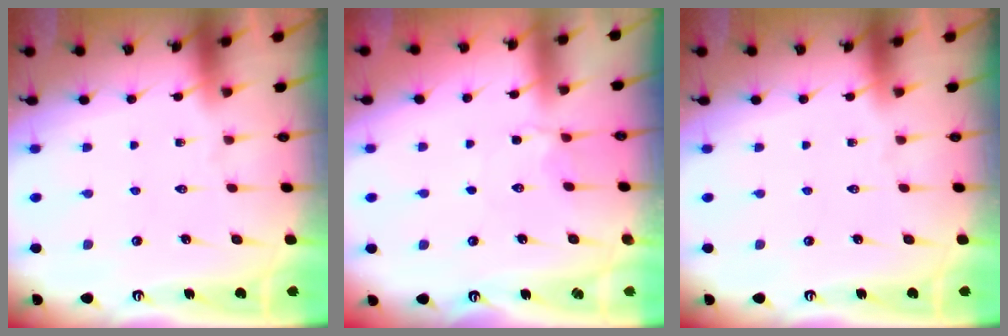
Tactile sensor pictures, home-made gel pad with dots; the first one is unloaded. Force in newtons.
{"total": 2.6, "press": 2.5, "slide": 0.5}
{"total": 0.0}